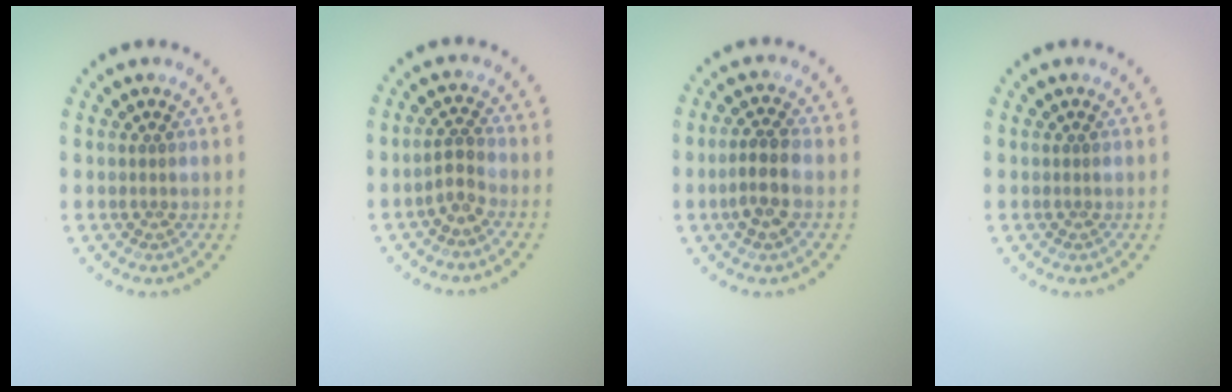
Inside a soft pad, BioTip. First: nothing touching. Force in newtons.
{"total": 1.8, "press": 1.5, "slide": 1.0}
{"total": 3.0, "press": 2.8, "slide": 0.8}
{"total": 0.0}